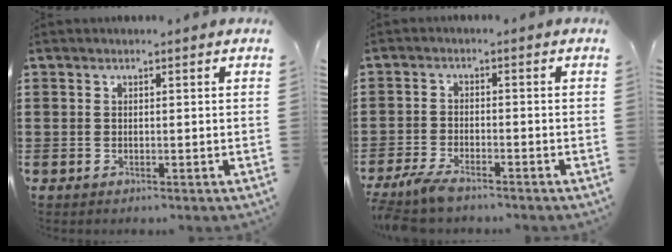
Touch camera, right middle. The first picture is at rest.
{"total": 3.5, "force": [-3.1, 0.7, 1.5], "torque": [-0.048, -0.005, -0.067]}